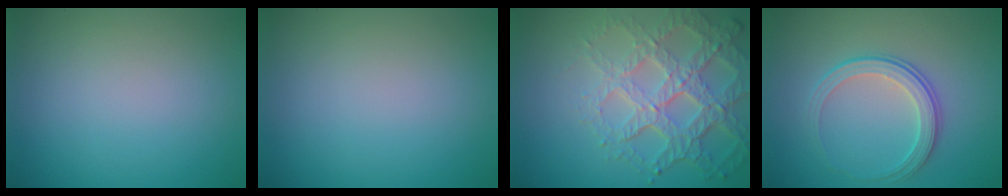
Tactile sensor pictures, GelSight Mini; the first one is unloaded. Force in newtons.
{"total": 0.0}
{"total": 7.3, "press": 5.1, "slide": 5.1}
{"total": 2.8, "press": 2.2, "slide": 1.8}